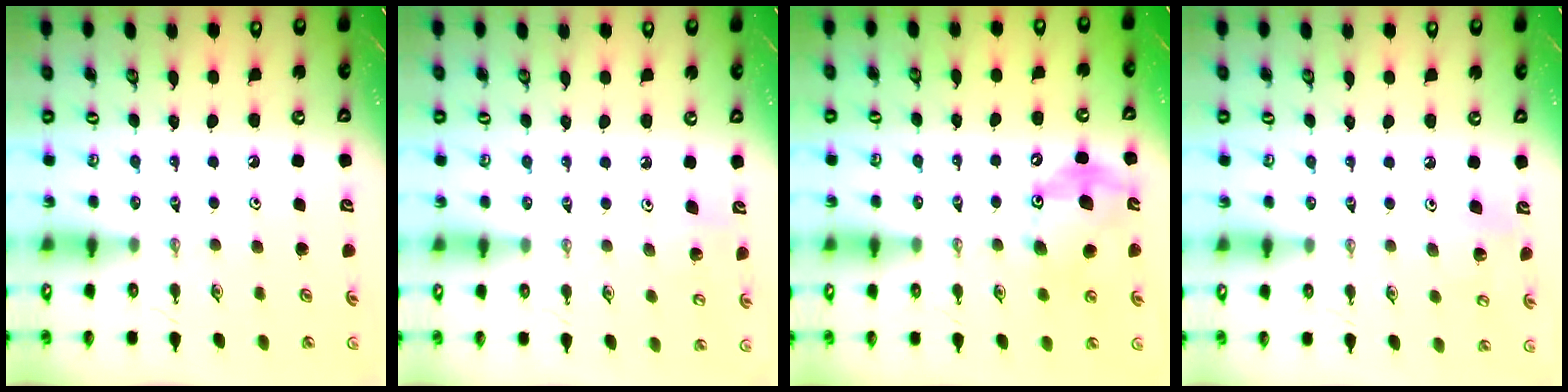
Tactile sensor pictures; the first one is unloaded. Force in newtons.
{"total": 5.5, "press": 5.3, "slide": 1.6}
{"total": 13.7, "press": 13.7, "slide": 0.2}
{"total": 6.1, "press": 6.1, "slide": 0.8}